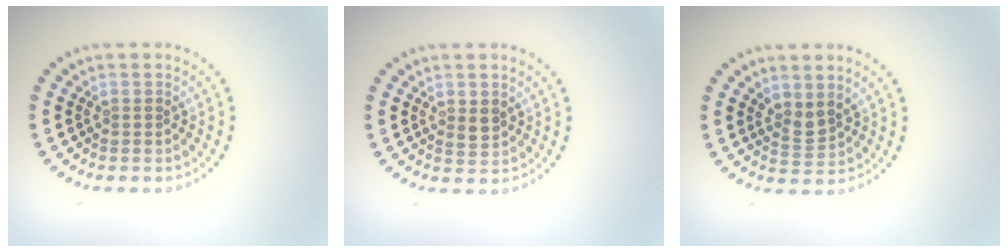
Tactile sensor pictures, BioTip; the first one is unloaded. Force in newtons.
{"total": 1.4, "press": 1.4, "slide": 0.3}
{"total": 1.8, "press": 1.4, "slide": 1.2}